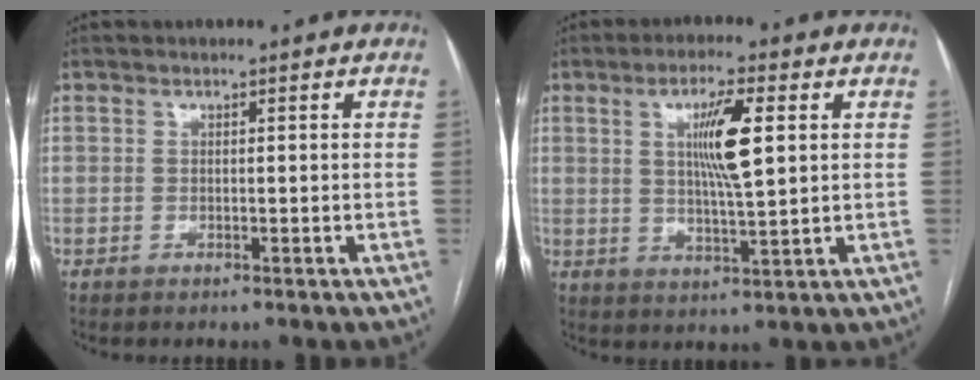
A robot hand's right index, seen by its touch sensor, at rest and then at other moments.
{"total": 8.3, "force": [2.2, 0.8, 8.0], "torque": [-0.142, -0.001, 0.039]}